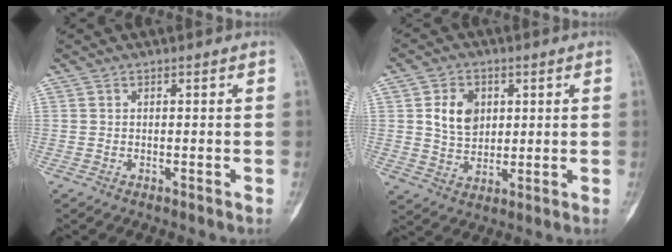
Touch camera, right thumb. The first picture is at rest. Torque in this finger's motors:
{"motor_torque": [0.55, 0.73, 0.27, -0.18, 0.04]}